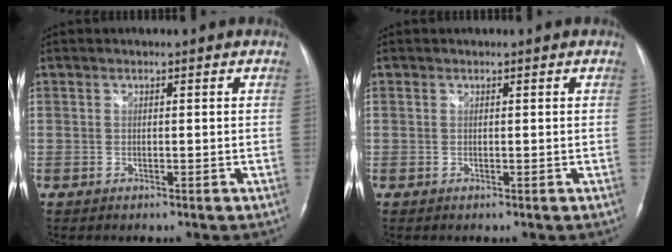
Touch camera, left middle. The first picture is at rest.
{"total": 0.0}